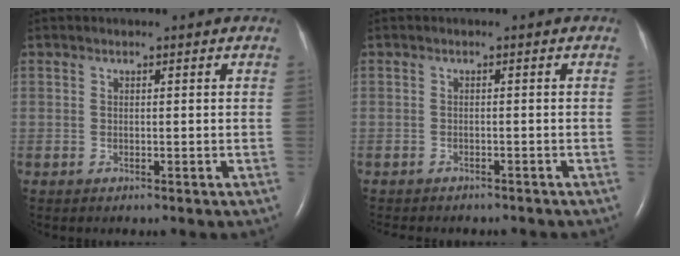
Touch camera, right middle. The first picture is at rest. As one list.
[{"total": 6.7, "force": [-5.9, 2.2, 2.4], "torque": [-0.028, 0.001, -0.070]}]